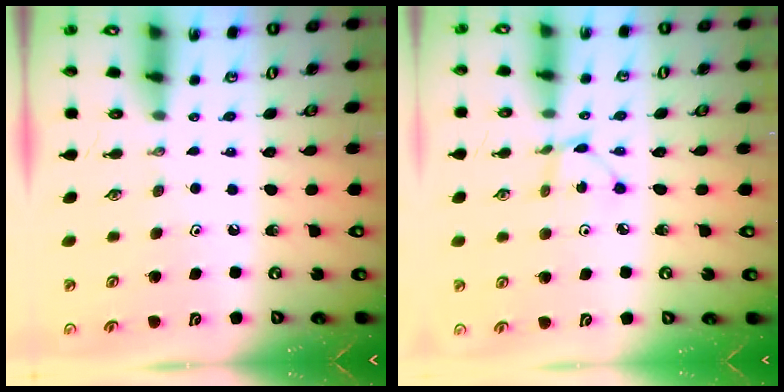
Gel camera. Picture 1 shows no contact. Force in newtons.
{"total": 1.9, "press": 1.9, "slide": 0.3}